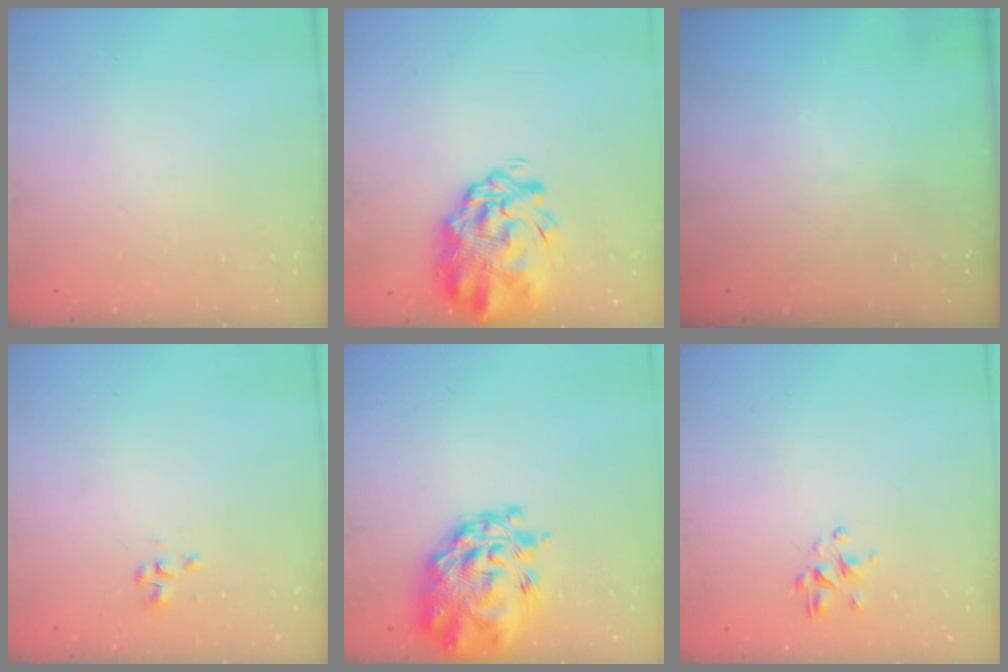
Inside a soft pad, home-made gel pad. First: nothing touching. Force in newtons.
{"total": 6.7, "press": 6.2, "slide": 2.8}
{"total": 0.0}
{"total": 1.7, "press": 1.6, "slide": 0.6}
{"total": 10.5, "press": 9.8, "slide": 3.8}
{"total": 2.8, "press": 2.7, "slide": 0.8}